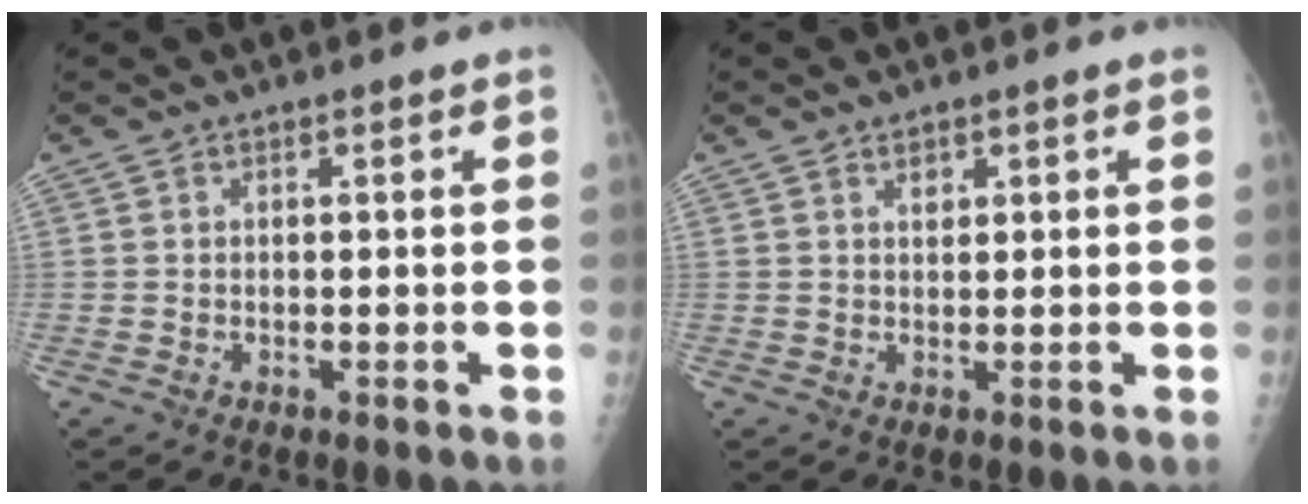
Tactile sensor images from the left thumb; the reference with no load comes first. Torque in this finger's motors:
{"motor_torque": [0.04, 0.19, -0.17, -0.06, -0.02]}